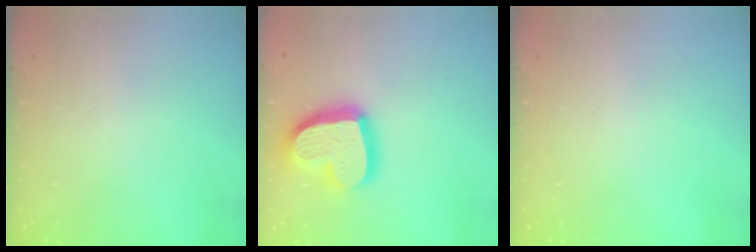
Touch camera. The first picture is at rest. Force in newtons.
{"total": 21.6, "press": 21.5, "slide": 1.9}
{"total": 0.0}